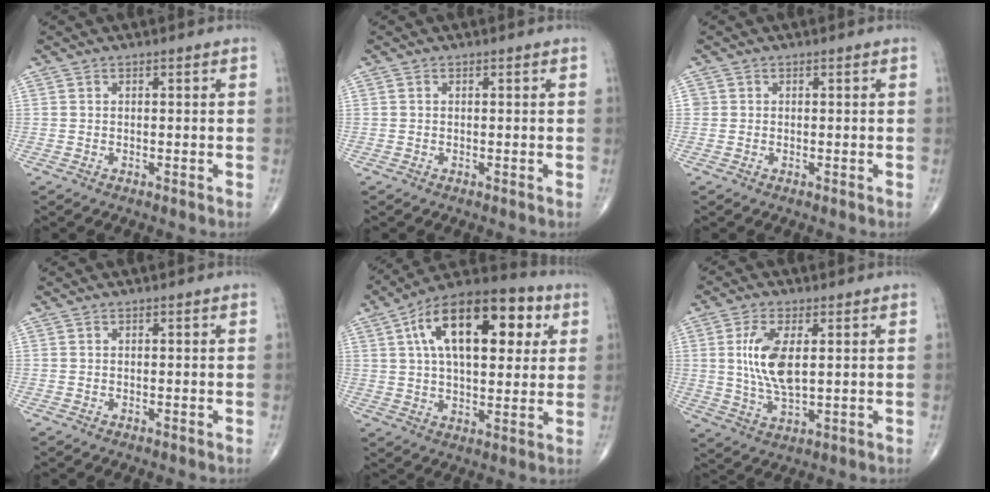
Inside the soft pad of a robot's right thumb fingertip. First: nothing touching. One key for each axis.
{"total": 0.0}
{"total": 0.7, "fx": 0.1, "fy": 0.7, "fz": 0.1, "tx": 0.005, "ty": 0.003, "tz": 0.001}
{"total": 0.0}
{"total": 22.3, "fx": 7.0, "fy": 11.1, "fz": 18.1, "tx": -0.266, "ty": 0.013, "tz": 0.102}
{"total": 9.7, "fx": 1.8, "fy": 4.2, "fz": 8.5, "tx": -0.173, "ty": -0.012, "tz": 0.040}